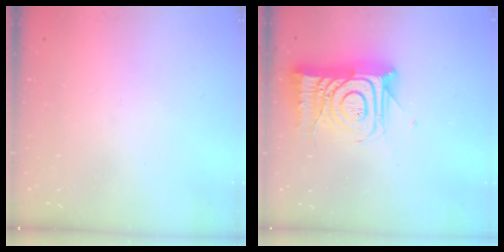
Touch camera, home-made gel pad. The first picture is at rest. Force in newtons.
{"total": 16.7, "press": 16.6, "slide": 1.4}